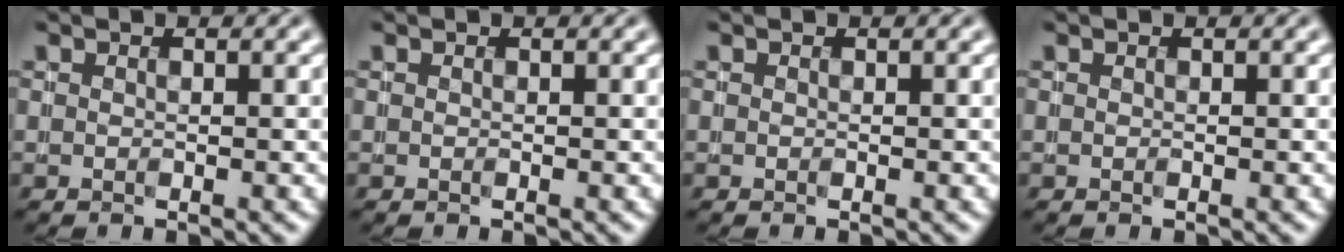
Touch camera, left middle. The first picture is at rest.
{"total": 0.0}
{"total": 0.0}
{"total": 0.0}